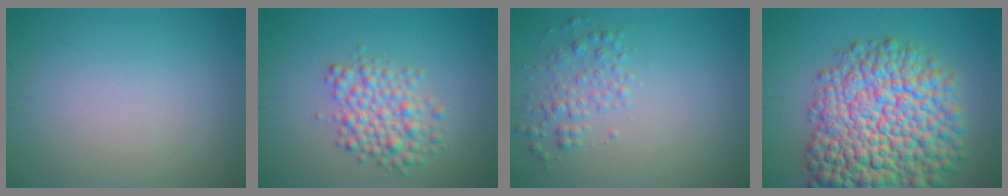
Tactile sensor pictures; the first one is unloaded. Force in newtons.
{"total": 4.0, "press": 4.0, "slide": 0.1}
{"total": 2.2, "press": 2.2, "slide": 0.1}
{"total": 15.3, "press": 15.3, "slide": 0.7}